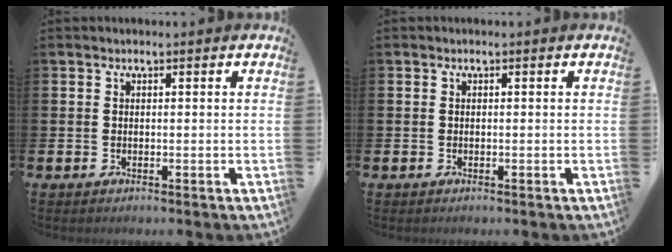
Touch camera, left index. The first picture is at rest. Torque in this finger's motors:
{"motor_torque": [-0.04, -0.02, 0.04, 0.02]}